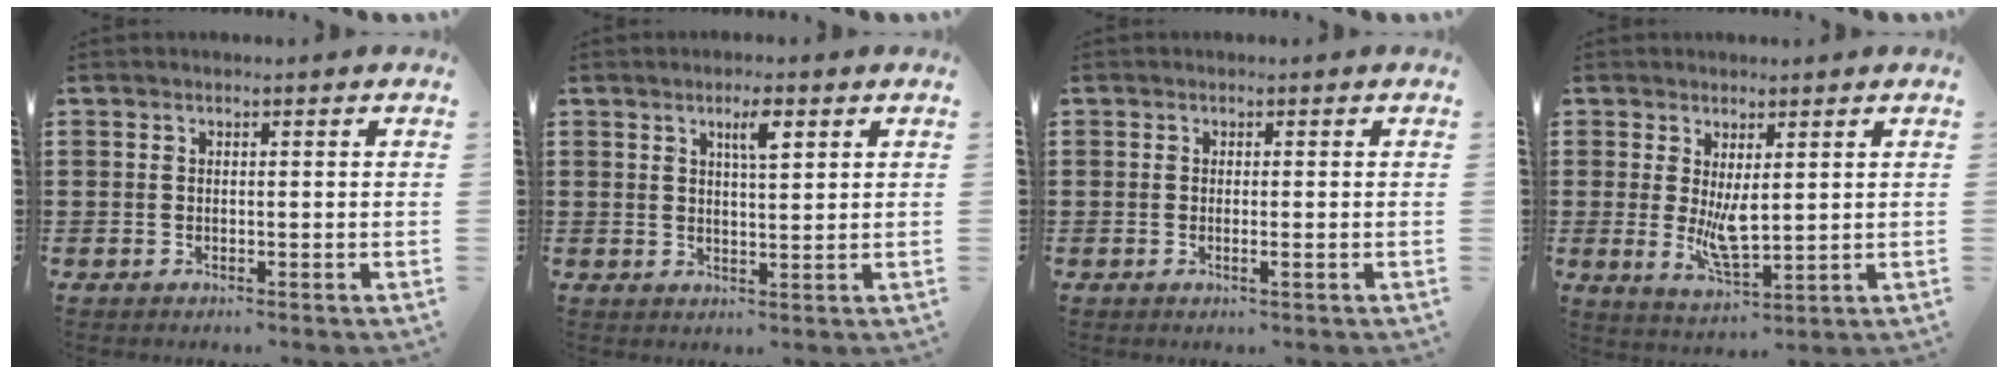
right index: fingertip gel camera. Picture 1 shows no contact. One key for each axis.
{"total": 3.3, "fx": 1.6, "fy": 0.5, "fz": 2.8, "tx": -0.051, "ty": 0.001, "tz": 0.024}
{"total": 0.9, "fx": -0.4, "fy": -0.1, "fz": 0.8, "tx": -0.012, "ty": -0.005, "tz": -0.007}
{"total": 5.1, "fx": 0.7, "fy": 1.8, "fz": 4.7, "tx": -0.078, "ty": -0.012, "tz": 0.011}